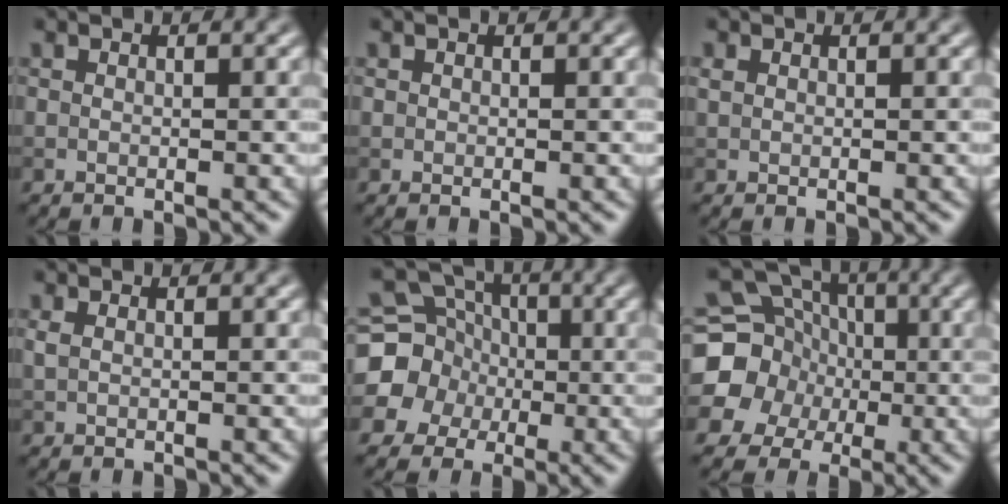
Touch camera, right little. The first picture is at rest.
{"total": 0.0}
{"total": 0.6, "force": [0.3, 0.5, 0.3], "torque": [-0.006, 0.000, 0.008]}
{"total": 0.6, "force": [0.3, 0.2, 0.5], "torque": [-0.012, 0.002, 0.006]}
{"total": 7.8, "force": [-0.6, 7.4, 2.3], "torque": [-0.062, 0.016, -0.038]}
{"total": 12.5, "force": [-0.5, 11.8, 4.3], "torque": [-0.126, 0.020, -0.038]}